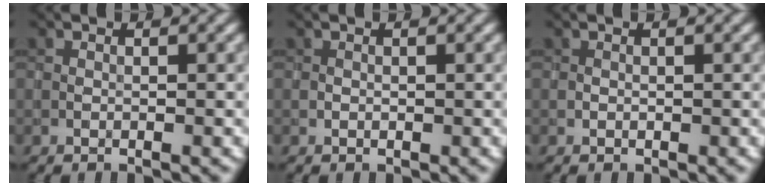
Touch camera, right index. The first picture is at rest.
{"total": 0.0}
{"total": 0.0}